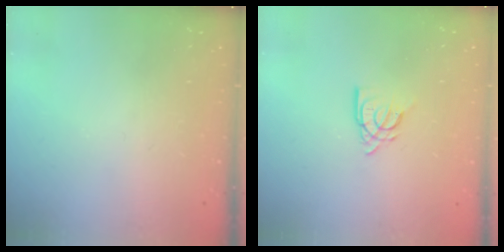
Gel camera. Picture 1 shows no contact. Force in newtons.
{"total": 8.3, "press": 8.3, "slide": 1.0}